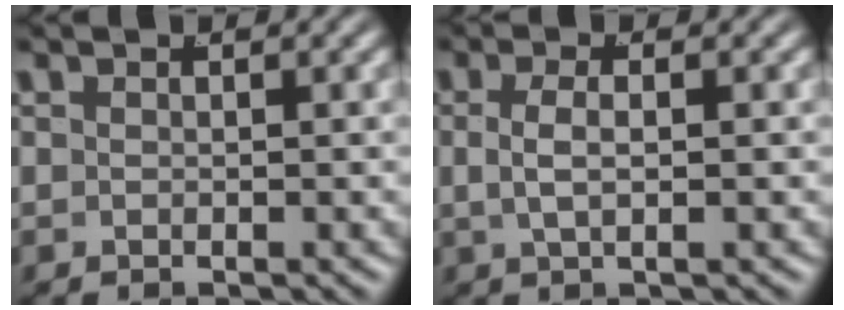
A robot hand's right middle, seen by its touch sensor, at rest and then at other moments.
{"total": 2.2, "force": [0.4, 0.7, 2.1], "torque": [-0.042, 0.008, 0.005]}